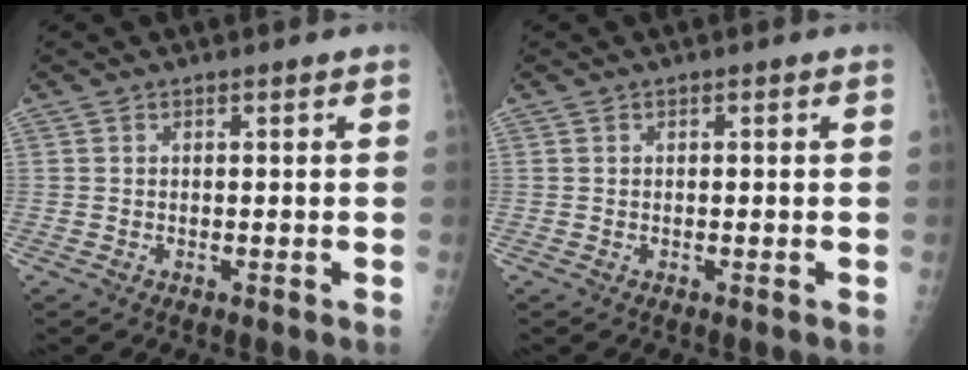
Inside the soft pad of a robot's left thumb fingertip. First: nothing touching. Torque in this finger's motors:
{"motor_torque": [0.01, 0.03, -0.08, -0.07, 0.00]}